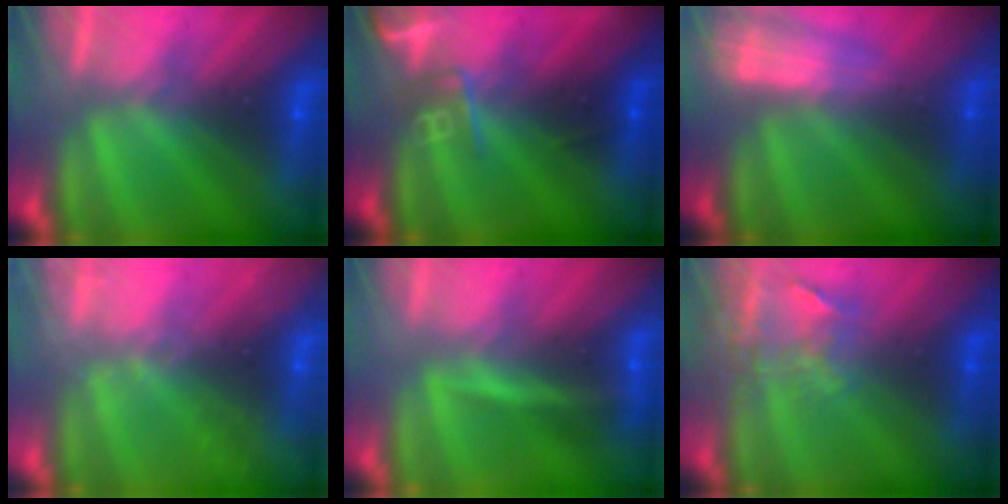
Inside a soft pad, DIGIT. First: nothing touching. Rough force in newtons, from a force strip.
{"total": 2.7}
{"total": 2.6}
{"total": 2.3}
{"total": 3.1}
{"total": 4.4}